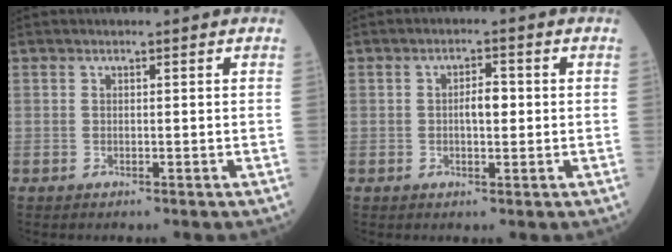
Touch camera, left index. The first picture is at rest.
{"total": 3.1, "force": [0.0, 1.1, 2.8], "torque": [-0.046, 0.006, 0.000]}